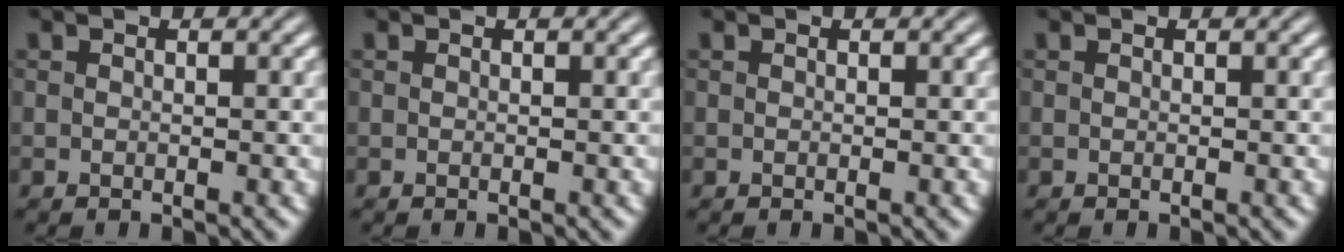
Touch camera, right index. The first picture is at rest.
{"total": 0.0}
{"total": 0.0}
{"total": 0.0}